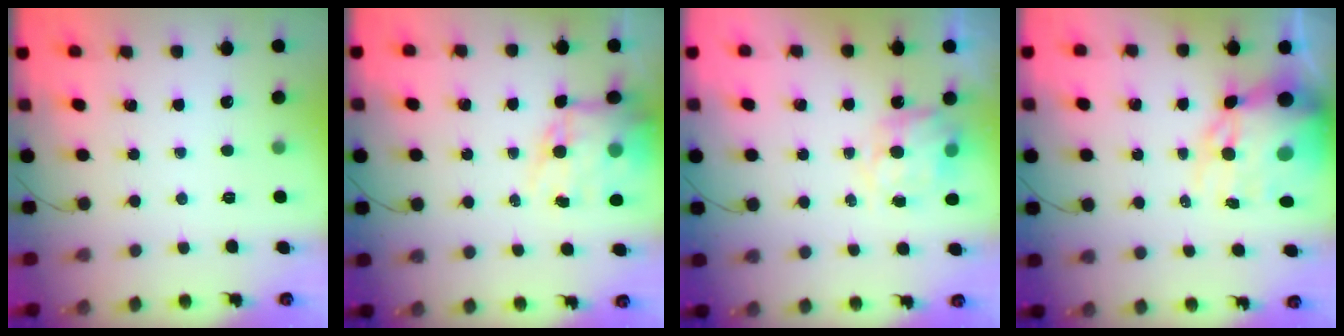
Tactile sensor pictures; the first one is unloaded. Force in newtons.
{"total": 14.3, "press": 13.9, "slide": 3.3}
{"total": 8.7, "press": 8.6, "slide": 0.7}
{"total": 15.0, "press": 14.6, "slide": 3.6}